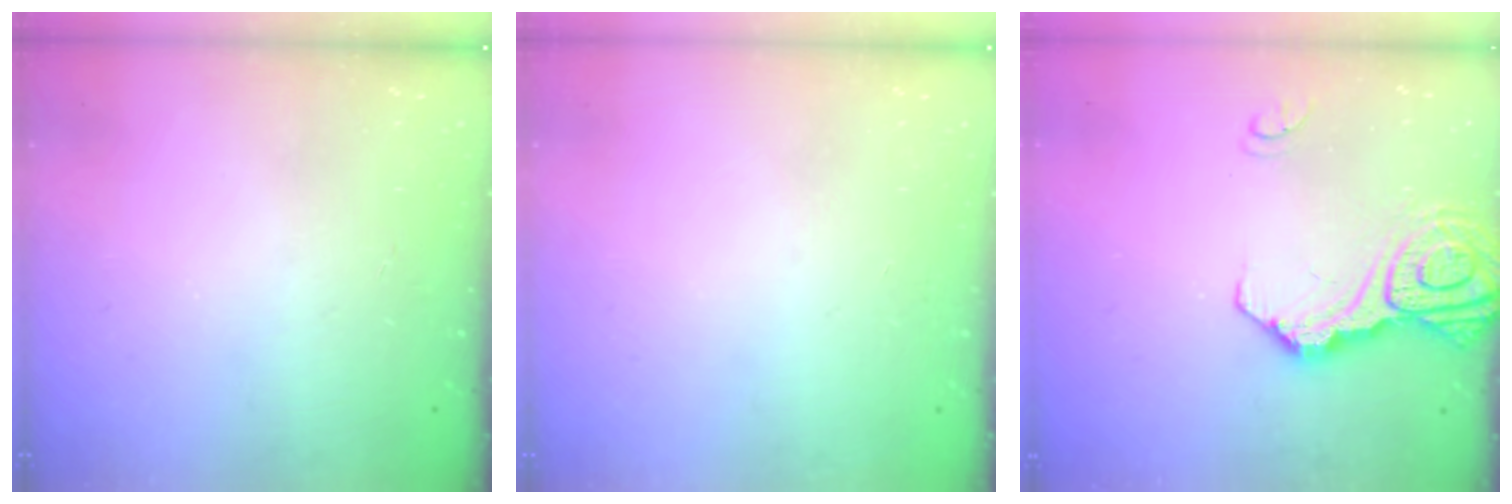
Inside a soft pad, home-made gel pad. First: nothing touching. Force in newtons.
{"total": 0.0}
{"total": 15.6, "press": 15.5, "slide": 1.9}